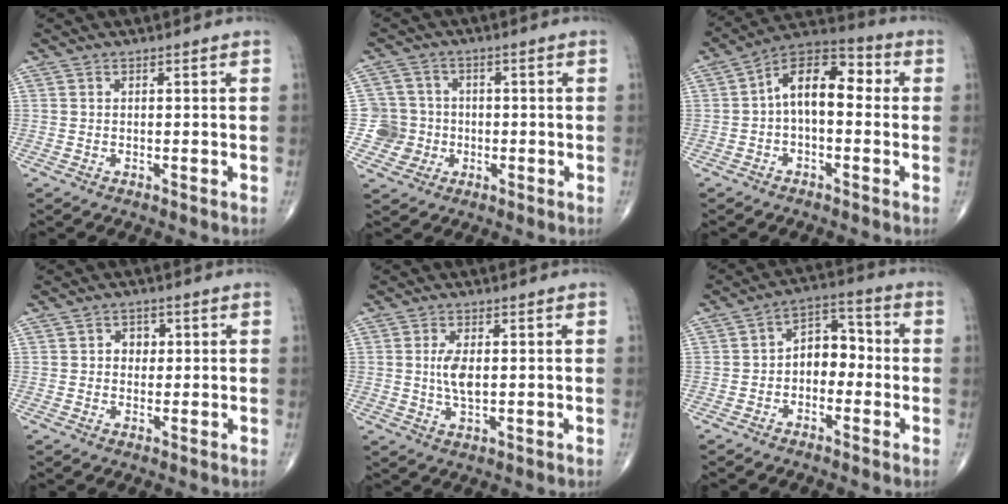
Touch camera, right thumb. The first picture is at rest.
{"total": 6.2, "force": [-1.3, 6.1, 0.1], "torque": [0.031, 0.014, -0.029]}
{"total": 11.8, "force": [0.5, 6.7, 9.8], "torque": [-0.136, 0.044, -0.008]}
{"total": 2.9, "force": [0.5, 2.4, 1.5], "torque": [-0.002, 0.004, 0.002]}
{"total": 4.7, "force": [0.4, 2.1, 4.2], "torque": [-0.086, -0.008, 0.008]}
{"total": 7.6, "force": [-1.1, 5.3, 5.4], "torque": [-0.055, 0.035, -0.036]}